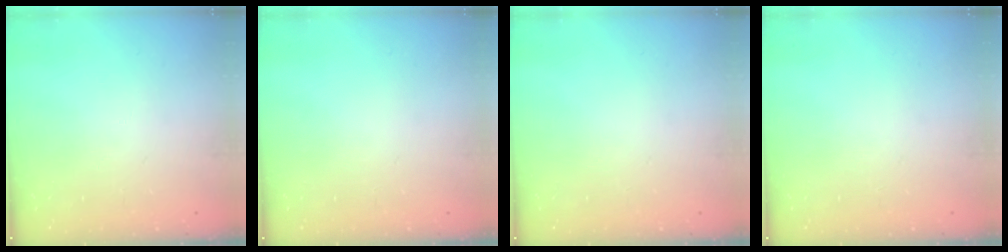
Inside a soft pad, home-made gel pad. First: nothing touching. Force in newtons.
{"total": 0.0}
{"total": 0.0}
{"total": 0.0}